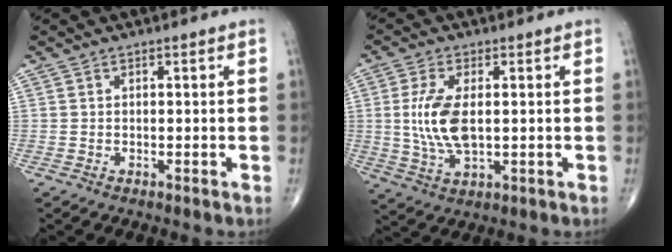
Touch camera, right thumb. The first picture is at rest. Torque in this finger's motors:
{"motor_torque": [-0.30, 0.42, 0.52, 0.54, 0.00]}